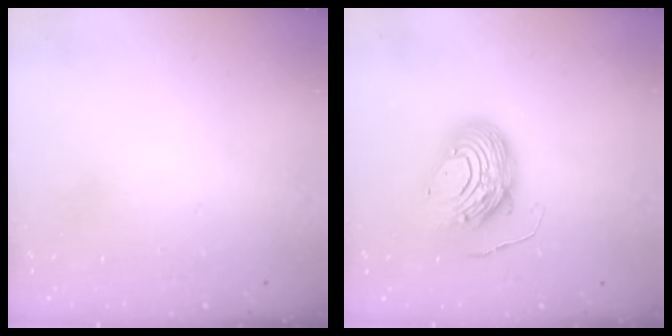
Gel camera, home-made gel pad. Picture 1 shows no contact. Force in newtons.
{"total": 11.5, "press": 11.5, "slide": 1.1}